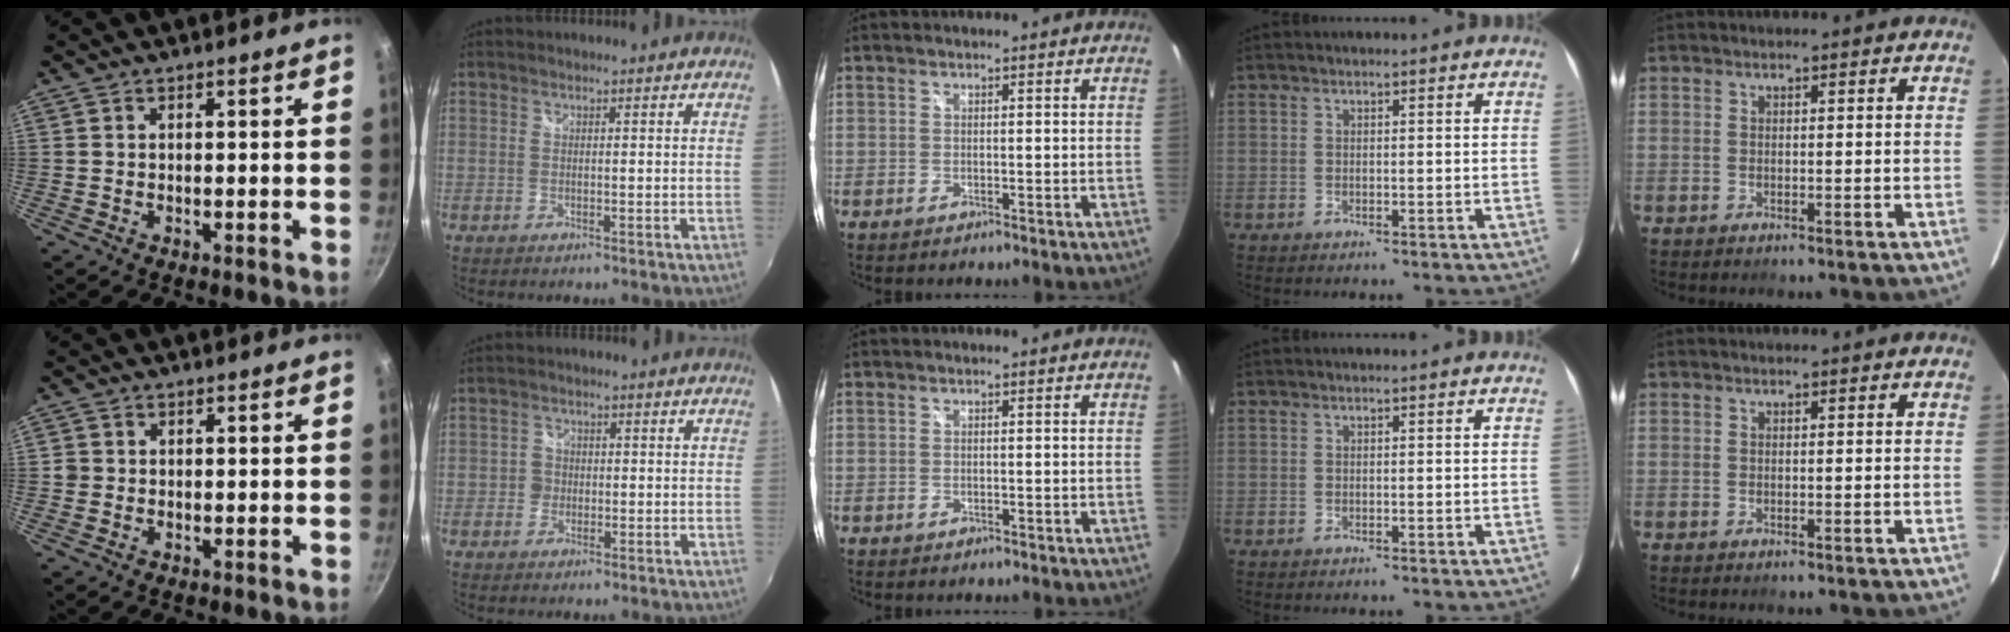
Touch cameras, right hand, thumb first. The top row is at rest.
{"thumb": {"total": 1.3, "force": [-0.2, 1.2, 0.3], "torque": [-0.001, 0.004, -0.004]}, "index": {"total": 2.3, "force": [-0.7, 2.2, 0.3], "torque": [-0.006, 0.003, -0.015]}}